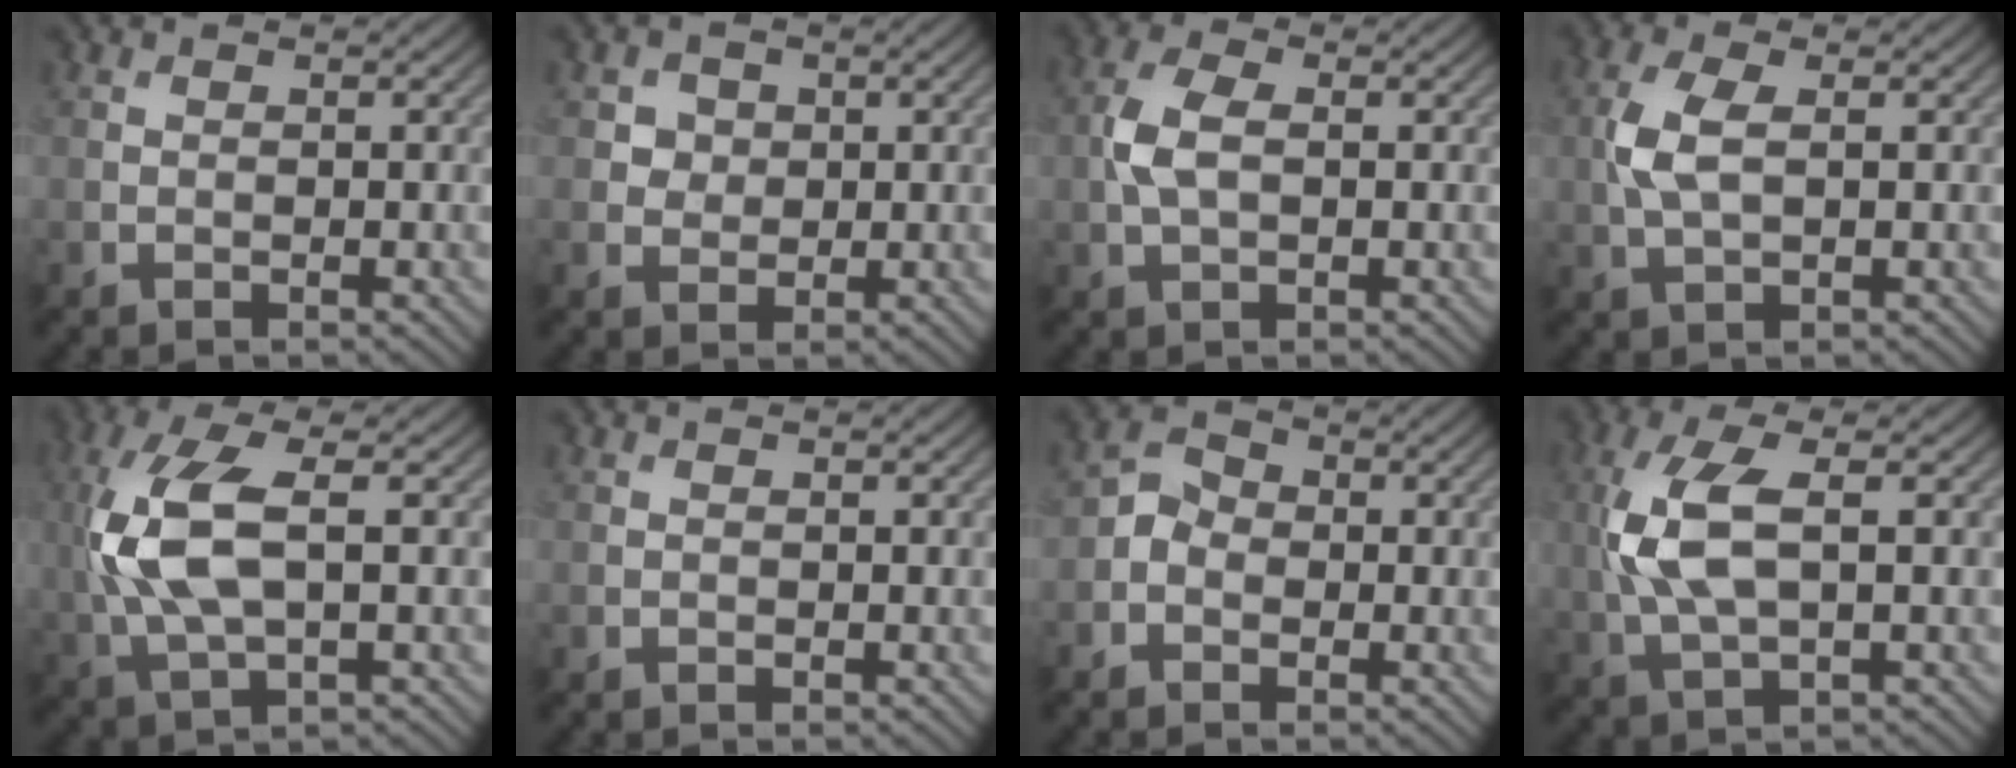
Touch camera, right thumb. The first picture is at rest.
{"total": 2.6, "force": [0.6, 2.3, 0.8], "torque": [-0.021, -0.009, 0.012]}
{"total": 4.4, "force": [0.1, 2.4, 3.7], "torque": [-0.093, 0.007, -0.003]}
{"total": 4.6, "force": [0.4, 2.1, 4.1], "torque": [-0.107, 0.004, 0.007]}
{"total": 9.6, "force": [0.6, 3.9, 8.7], "torque": [-0.212, 0.006, 0.011]}
{"total": 0.0}
{"total": 2.8, "force": [-1.0, 2.3, 1.3], "torque": [-0.026, 0.006, -0.029]}
{"total": 7.8, "force": [0.8, 3.1, 7.1], "torque": [-0.177, 0.006, 0.013]}